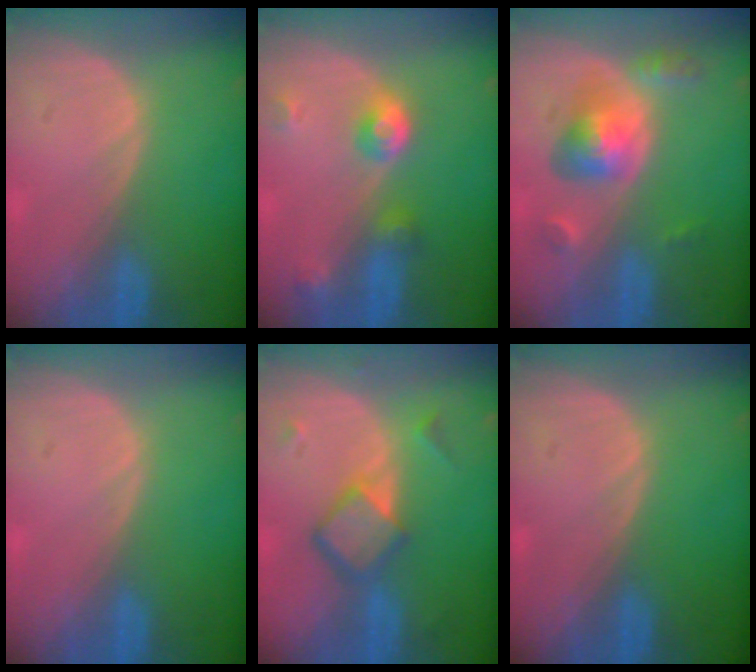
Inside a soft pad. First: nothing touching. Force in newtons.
{"total": 4.8, "press": 4.4, "slide": 2.0}
{"total": 6.3, "press": 5.7, "slide": 2.5}
{"total": 0.0}
{"total": 6.3, "press": 5.4, "slide": 3.4}
{"total": 0.0}